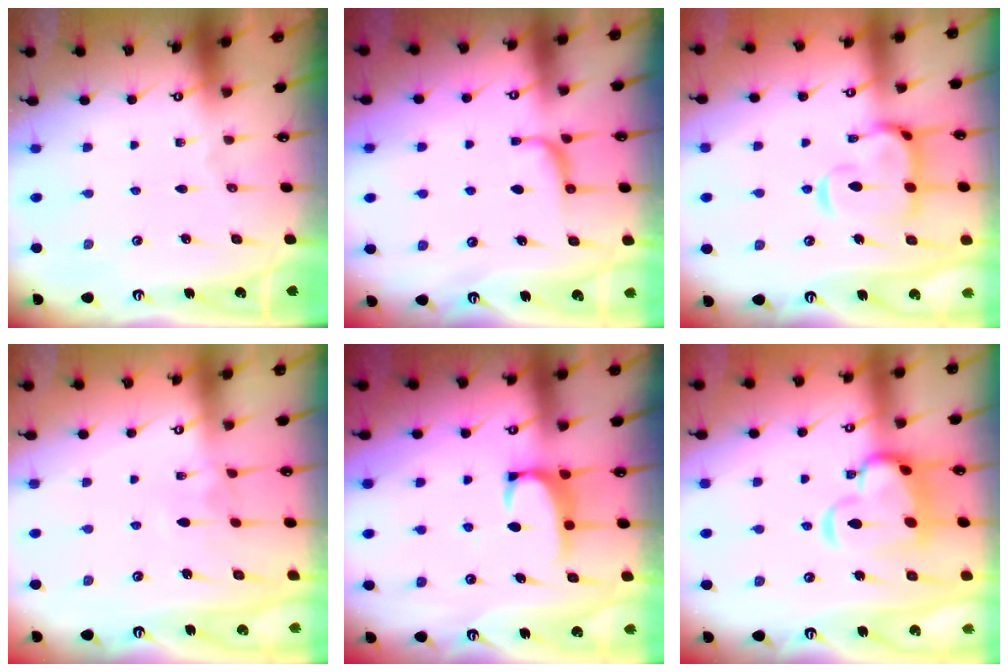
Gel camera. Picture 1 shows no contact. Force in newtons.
{"total": 1.0, "press": 0.8, "slide": 0.7}
{"total": 7.3, "press": 7.2, "slide": 1.6}
{"total": 2.4, "press": 2.4, "slide": 0.4}
{"total": 1.8, "press": 1.8, "slide": 0.4}
{"total": 9.7, "press": 9.5, "slide": 1.8}